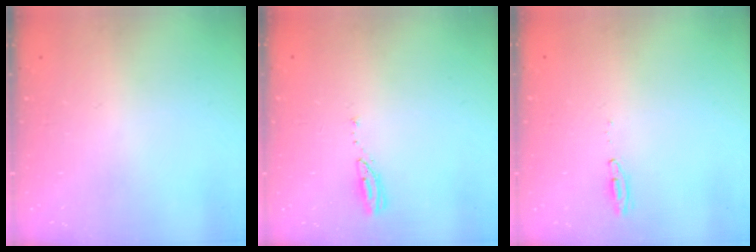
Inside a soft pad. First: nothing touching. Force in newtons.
{"total": 3.0, "press": 2.9, "slide": 0.3}
{"total": 4.1, "press": 3.1, "slide": 2.6}